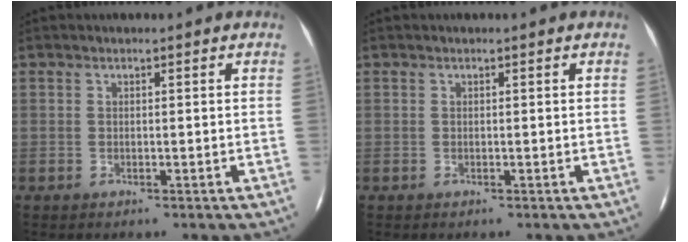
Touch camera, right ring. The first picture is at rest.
{"total": 0.0}